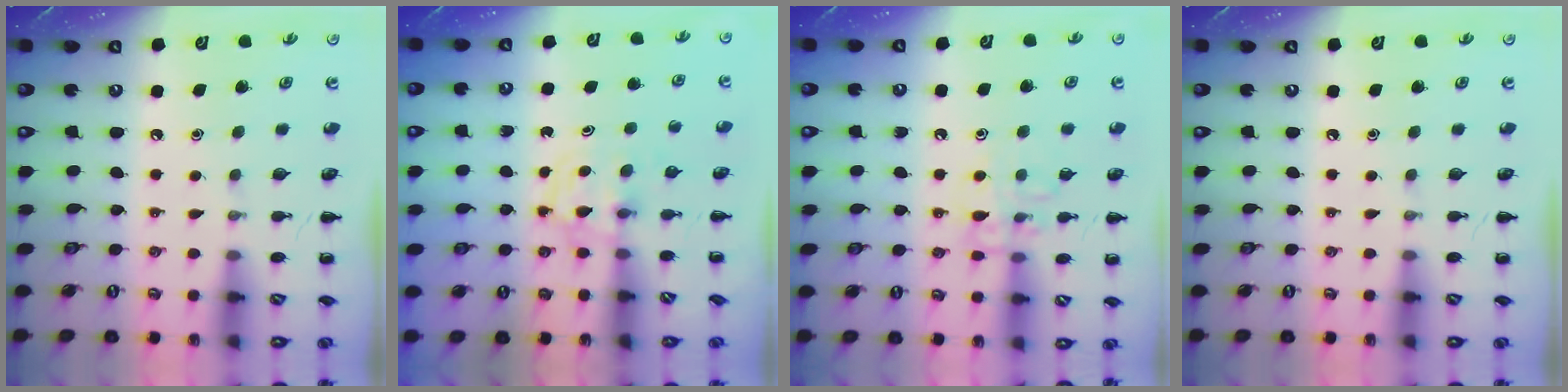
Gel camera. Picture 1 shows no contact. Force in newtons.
{"total": 2.9, "press": 2.6, "slide": 1.2}
{"total": 9.9, "press": 9.8, "slide": 0.7}
{"total": 0.0}